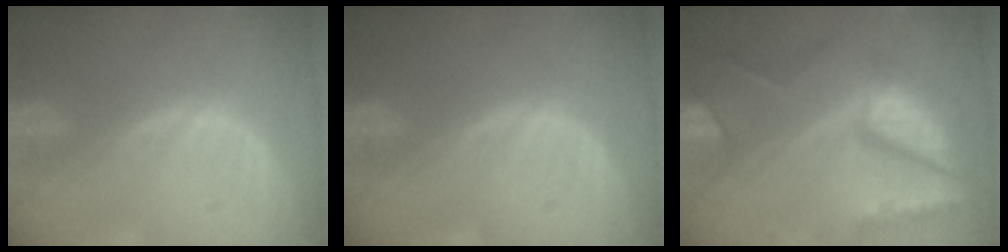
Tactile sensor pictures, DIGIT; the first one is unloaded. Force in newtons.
{"total": 0.0}
{"total": 11.2, "press": 9.3, "slide": 6.3}